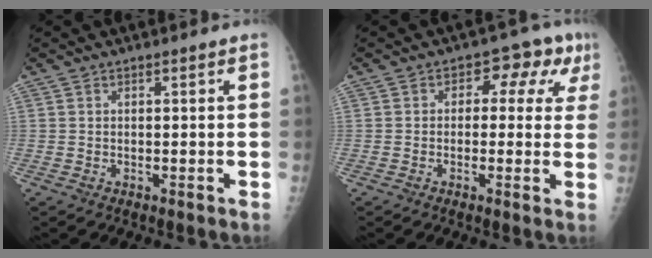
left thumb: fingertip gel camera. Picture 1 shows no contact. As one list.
[{"total": 8.1, "force": [2.2, 5.2, 5.7], "torque": [-0.018, 0.019, 0.014]}]